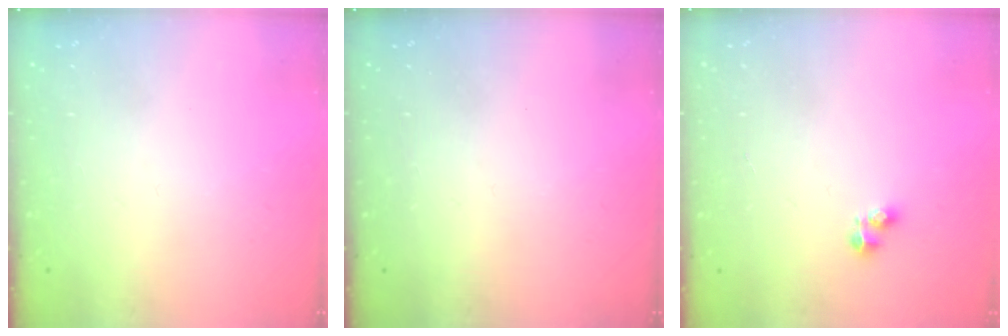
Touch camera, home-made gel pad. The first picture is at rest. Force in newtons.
{"total": 0.0}
{"total": 2.4, "press": 2.4, "slide": 0.3}